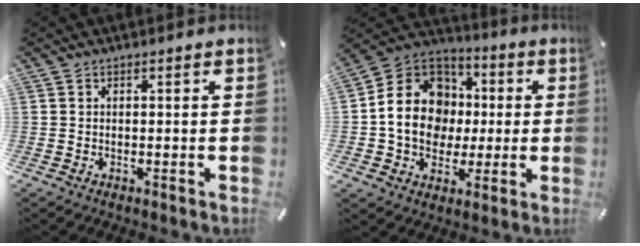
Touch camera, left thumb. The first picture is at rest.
{"total": 16.7, "force": [-0.9, 14.5, 8.1], "torque": [-0.155, 0.021, -0.013]}